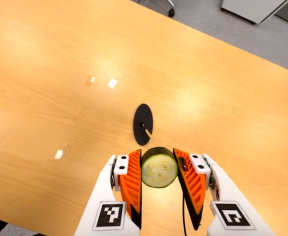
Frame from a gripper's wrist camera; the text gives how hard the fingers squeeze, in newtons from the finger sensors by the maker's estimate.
{"total": 12.3, "left": 10.7, "right": 13.9}